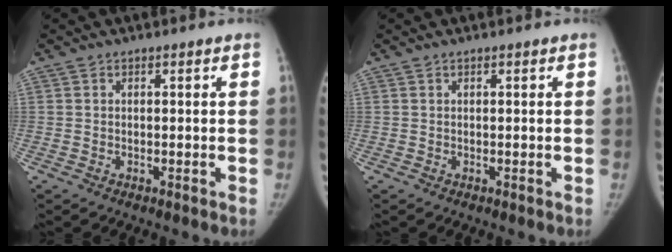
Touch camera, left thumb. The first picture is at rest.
{"total": 0.0}